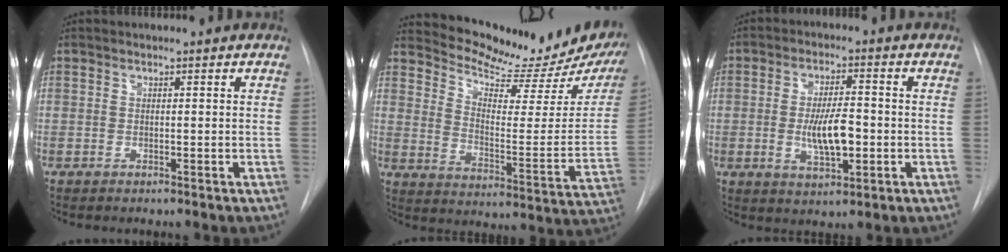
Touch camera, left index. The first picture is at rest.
{"total": 20.4, "force": [19.2, 2.6, 6.5], "torque": [-0.101, -0.097, 0.248]}
{"total": 7.4, "force": [-1.3, 2.5, 6.9], "torque": [-0.126, -0.005, -0.021]}